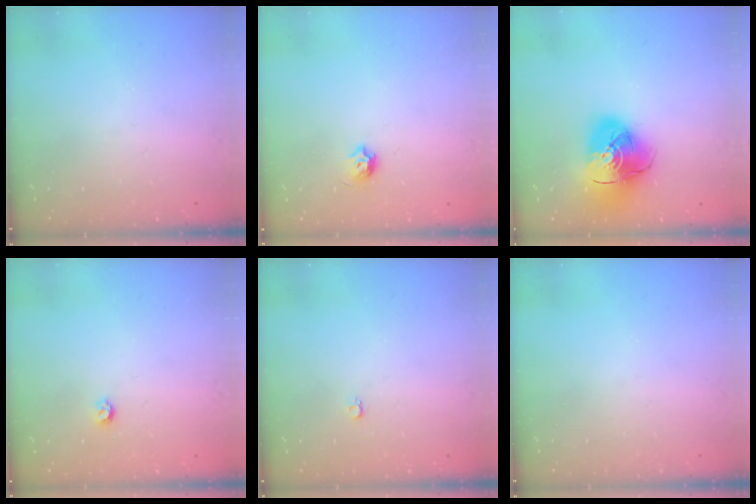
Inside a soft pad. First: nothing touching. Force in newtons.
{"total": 4.7, "press": 4.6, "slide": 1.2}
{"total": 16.0, "press": 15.8, "slide": 2.1}
{"total": 3.5, "press": 3.5, "slide": 0.3}
{"total": 2.6, "press": 2.6, "slide": 0.3}
{"total": 0.0}